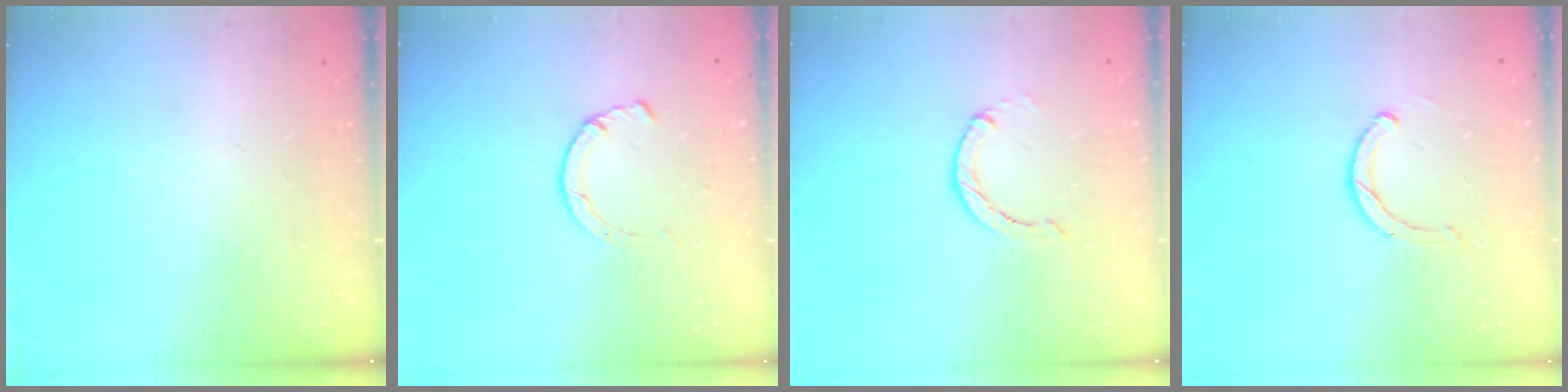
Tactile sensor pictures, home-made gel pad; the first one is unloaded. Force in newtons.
{"total": 1.2, "press": 1.2, "slide": 0.3}
{"total": 0.6, "press": 0.6, "slide": 0.2}
{"total": 3.0, "press": 2.9, "slide": 0.5}